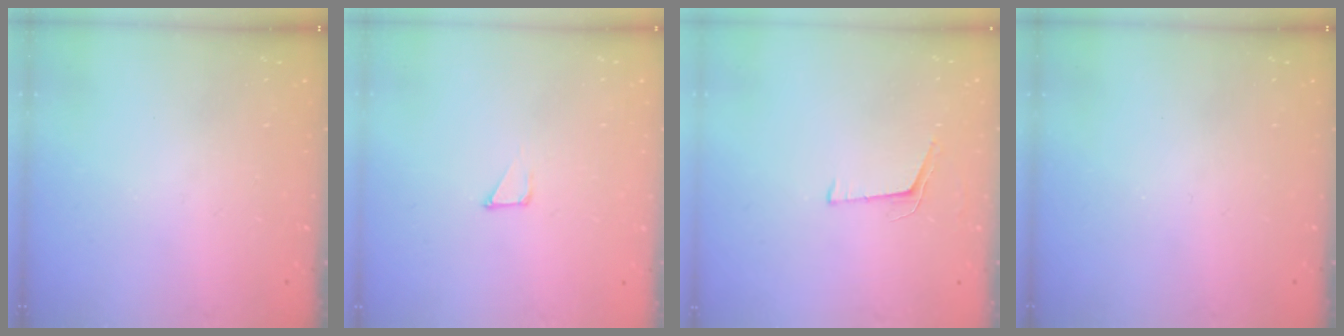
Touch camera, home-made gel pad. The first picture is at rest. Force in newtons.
{"total": 1.2, "press": 1.2, "slide": 0.0}
{"total": 4.2, "press": 3.5, "slide": 2.3}
{"total": 0.0}